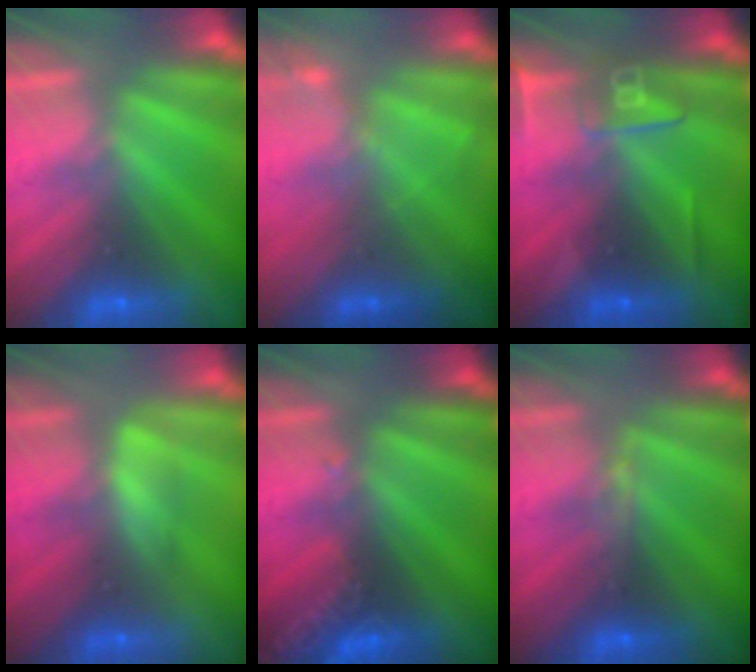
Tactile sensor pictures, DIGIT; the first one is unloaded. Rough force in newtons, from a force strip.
{"total": 2.3}
{"total": 2.5}
{"total": 2.6}
{"total": 2.8}
{"total": 2.9}